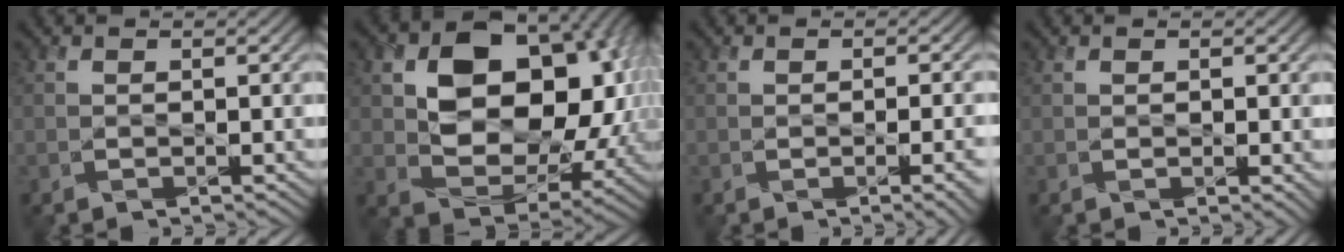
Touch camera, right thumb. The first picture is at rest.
{"total": 15.8, "force": [2.3, 10.8, 11.4], "torque": [-0.196, -0.013, 0.055]}
{"total": 4.0, "force": [-1.0, 1.2, 3.7], "torque": [-0.045, -0.005, -0.007]}
{"total": 1.1, "force": [0.2, 0.4, 1.0], "torque": [-0.015, -0.003, 0.008]}